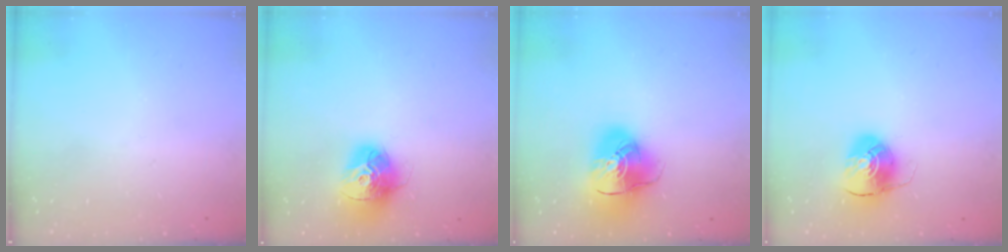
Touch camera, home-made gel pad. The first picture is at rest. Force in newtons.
{"total": 15.2, "press": 15.2, "slide": 1.3}
{"total": 15.4, "press": 15.2, "slide": 2.3}
{"total": 9.1, "press": 9.1, "slide": 0.5}